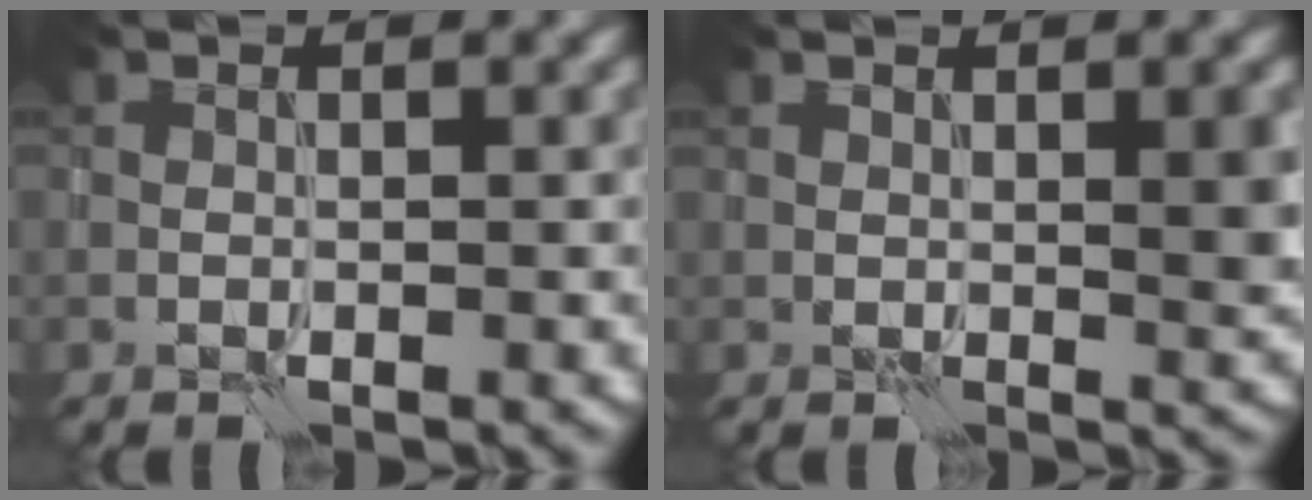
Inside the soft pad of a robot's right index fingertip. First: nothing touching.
{"total": 2.3, "force": [0.4, 0.6, 2.2], "torque": [-0.037, -0.002, 0.009]}